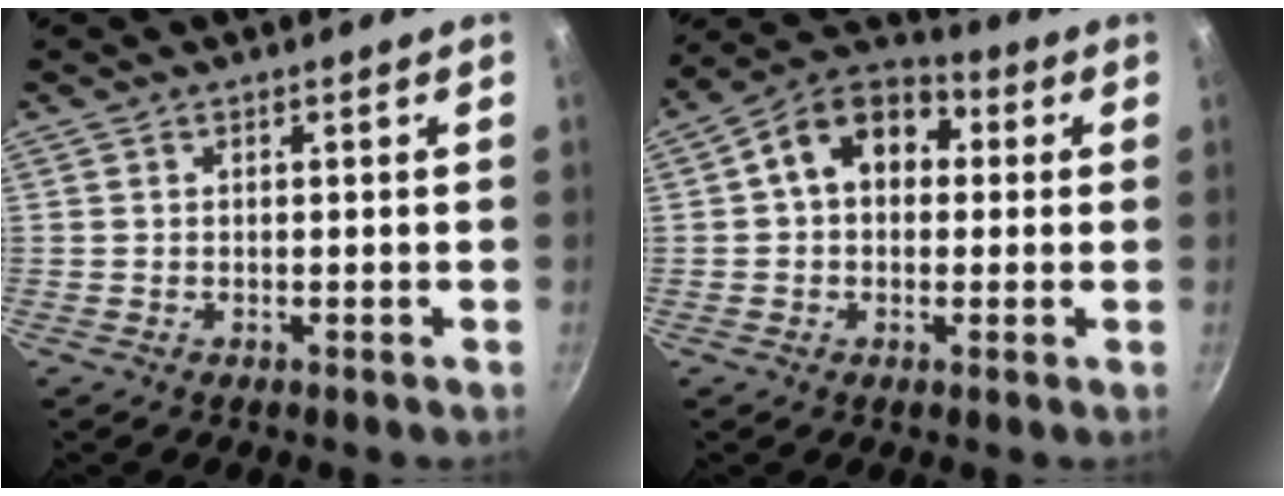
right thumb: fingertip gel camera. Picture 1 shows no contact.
{"total": 12.4, "force": [2.1, 9.1, 8.2], "torque": [-0.097, 0.031, 0.011]}